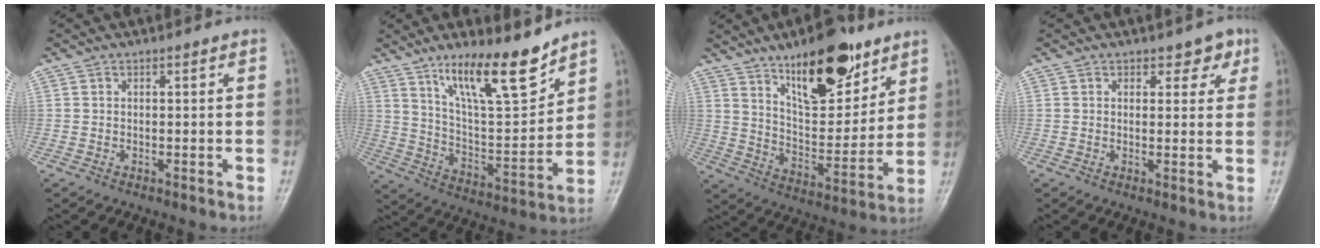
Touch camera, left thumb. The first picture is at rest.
{"total": 15.6, "force": [11.2, 3.7, 10.2], "torque": [-0.146, -0.076, 0.205]}
{"total": 18.2, "force": [11.5, 7.4, 12.1], "torque": [-0.140, -0.069, 0.194]}
{"total": 3.2, "force": [1.9, 2.2, 1.4], "torque": [0.012, -0.008, 0.022]}